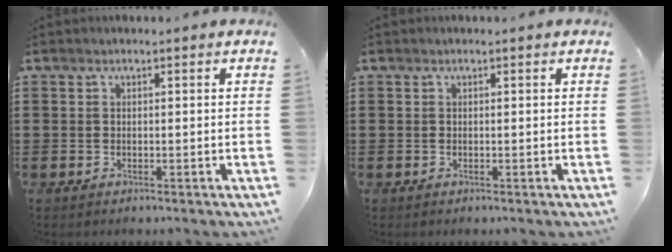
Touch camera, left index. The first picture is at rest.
{"total": 0.0}